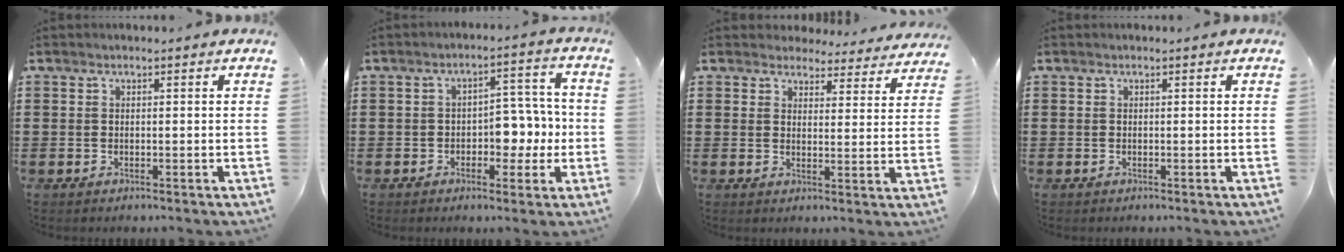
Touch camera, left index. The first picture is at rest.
{"total": 5.7, "force": [-1.2, 3.7, 4.1], "torque": [-0.064, 0.003, -0.028]}
{"total": 4.2, "force": [4.0, 0.9, 0.4], "torque": [-0.018, -0.020, 0.072]}
{"total": 0.0}